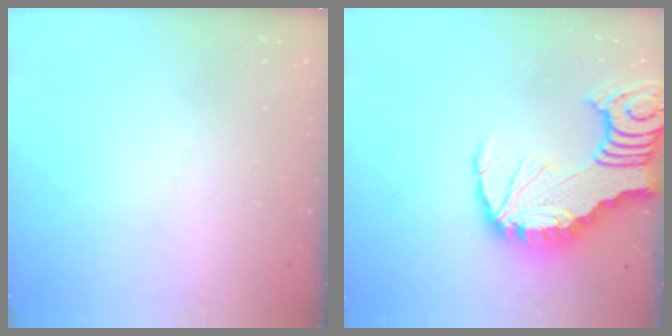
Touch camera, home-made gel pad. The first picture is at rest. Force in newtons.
{"total": 15.9, "press": 15.8, "slide": 1.9}